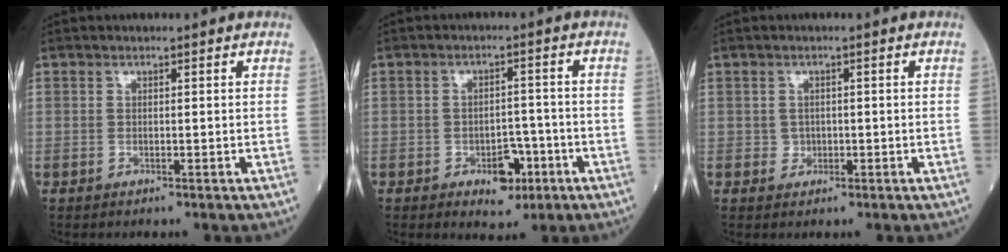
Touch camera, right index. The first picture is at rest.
{"total": 5.2, "force": [-2.5, 3.0, 3.5], "torque": [-0.043, 0.005, -0.030]}
{"total": 1.3, "force": [-0.3, 1.3, 0.3], "torque": [-0.003, 0.005, -0.003]}